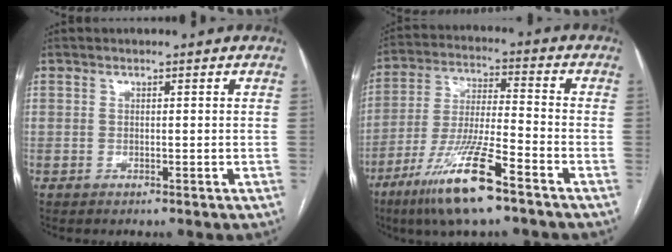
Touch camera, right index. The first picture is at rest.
{"total": 14.1, "force": [-8.6, 1.0, 11.1], "torque": [-0.223, -0.031, -0.161]}